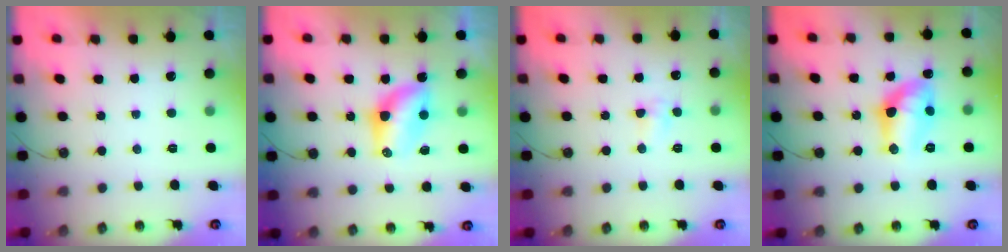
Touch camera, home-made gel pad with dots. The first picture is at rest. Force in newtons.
{"total": 9.3, "press": 8.4, "slide": 4.1}
{"total": 3.2, "press": 3.2, "slide": 0.3}
{"total": 11.9, "press": 11.9, "slide": 0.6}